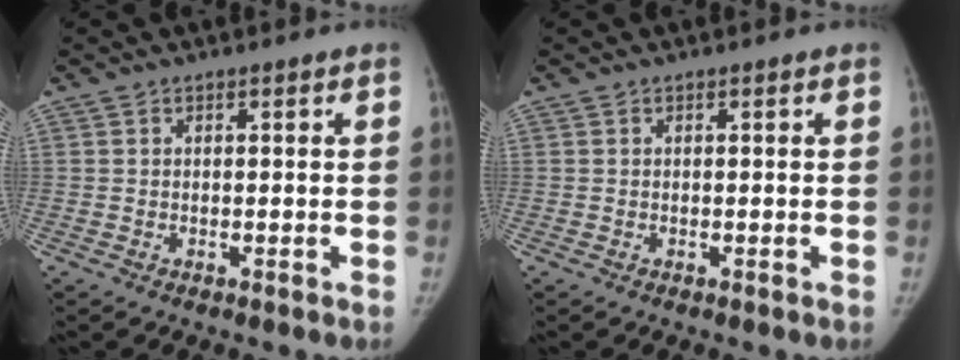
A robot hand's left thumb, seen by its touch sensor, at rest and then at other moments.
{"total": 0.0}